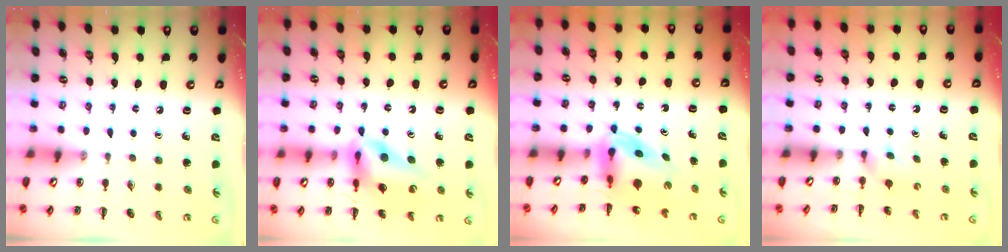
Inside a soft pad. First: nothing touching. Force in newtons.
{"total": 12.2, "press": 11.6, "slide": 3.8}
{"total": 5.7, "press": 5.7, "slide": 0.8}
{"total": 2.4, "press": 2.3, "slide": 0.9}